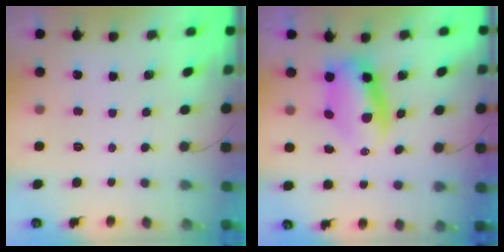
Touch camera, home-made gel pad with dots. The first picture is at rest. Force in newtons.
{"total": 7.0, "press": 6.9, "slide": 1.5}